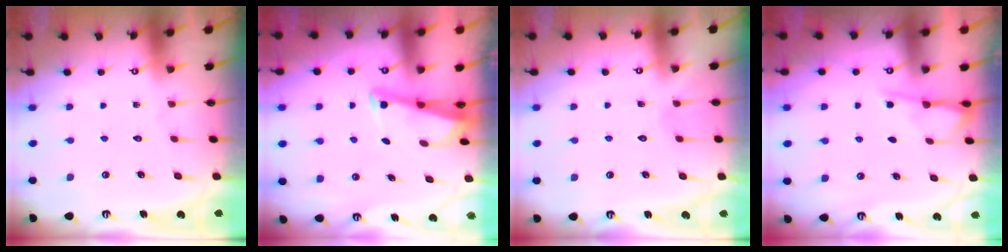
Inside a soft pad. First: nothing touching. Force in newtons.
{"total": 3.0, "press": 2.9, "slide": 0.3}
{"total": 2.6, "press": 2.6, "slide": 0.2}
{"total": 4.1, "press": 4.1, "slide": 0.6}